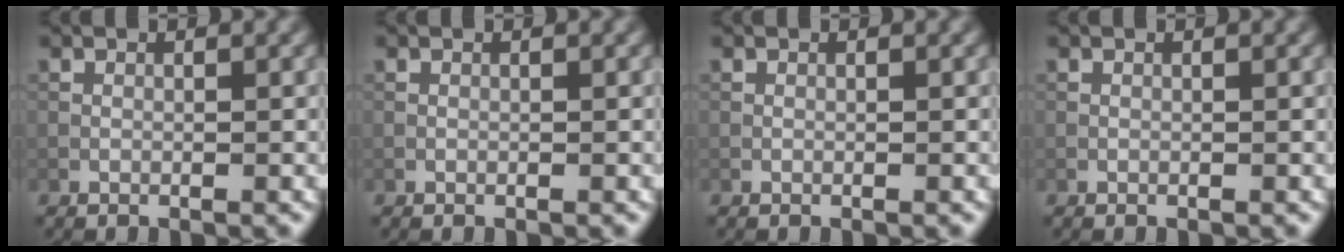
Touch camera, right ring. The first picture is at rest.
{"total": 0.0}
{"total": 0.0}
{"total": 0.0}